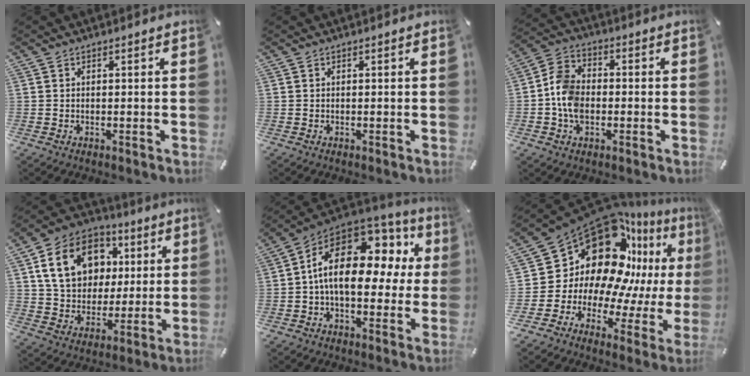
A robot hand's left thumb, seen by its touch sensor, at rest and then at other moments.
{"total": 0.0}
{"total": 8.3, "force": [-1.7, 6.3, 5.2], "torque": [-0.115, 0.016, -0.030]}
{"total": 16.4, "force": [4.4, 13.5, 8.1], "torque": [-0.152, 0.004, 0.086]}
{"total": 19.1, "force": [3.5, 10.8, 15.4], "torque": [-0.265, -0.012, 0.061]}
{"total": 21.0, "force": [11.0, 13.6, 11.6], "torque": [-0.211, -0.116, 0.203]}